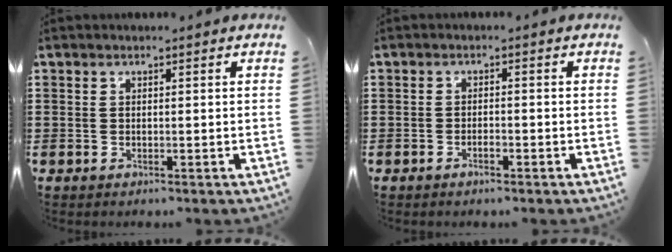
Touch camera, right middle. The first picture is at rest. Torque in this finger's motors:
{"motor_torque": [0.12, 0.88, 0.00, -0.01]}